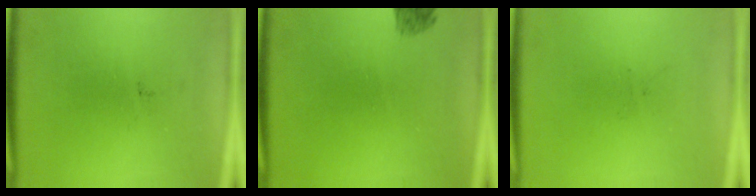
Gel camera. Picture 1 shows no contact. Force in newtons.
{"total": 1.4}
{"total": 0.0}